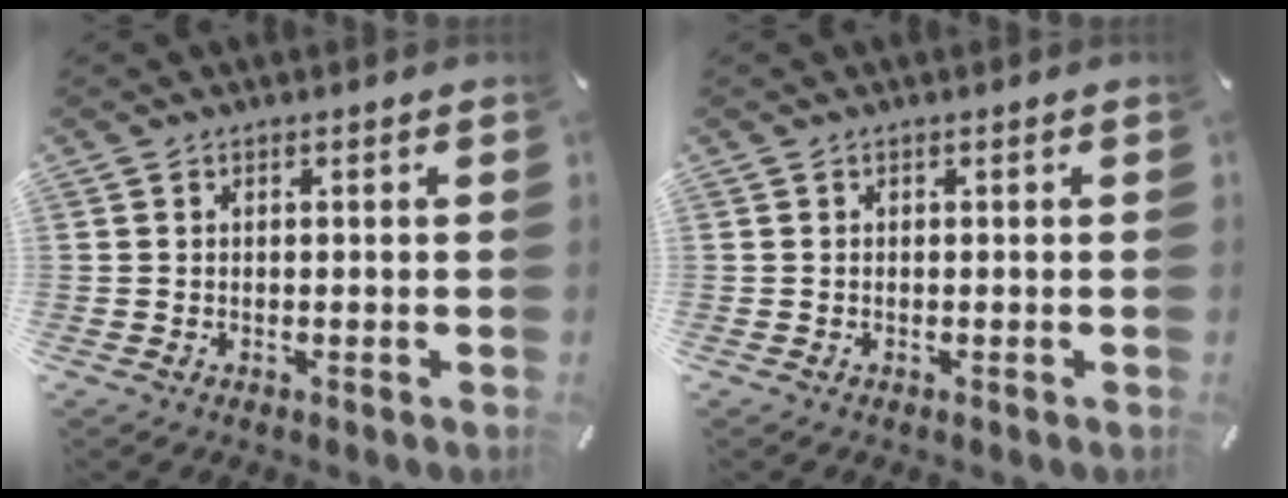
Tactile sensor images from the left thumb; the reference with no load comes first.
{"total": 0.0}